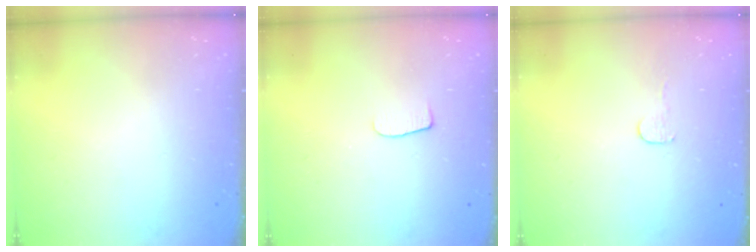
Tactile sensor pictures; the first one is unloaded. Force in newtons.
{"total": 6.0, "press": 6.0, "slide": 0.6}
{"total": 2.7, "press": 2.7, "slide": 0.2}